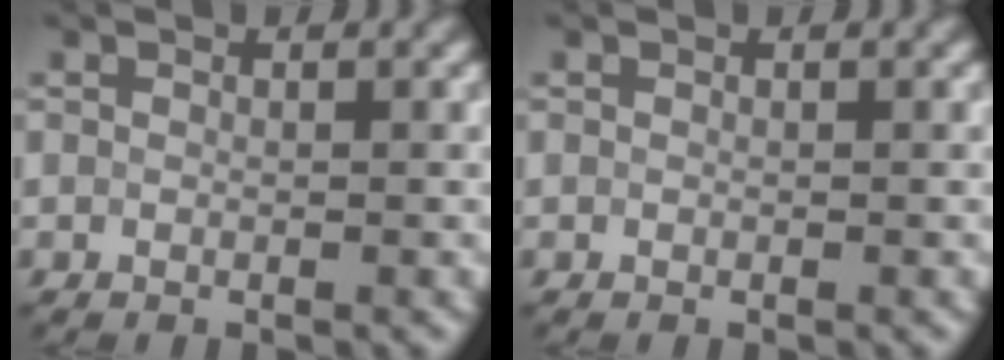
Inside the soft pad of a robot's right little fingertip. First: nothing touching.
{"total": 0.0}